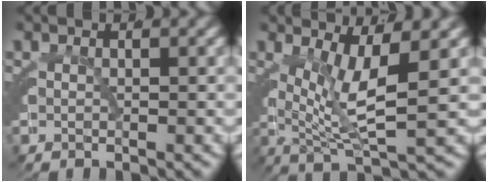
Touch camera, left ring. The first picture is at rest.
{"total": 6.2, "force": [1.2, 1.9, 5.8], "torque": [-0.100, -0.010, 0.026]}